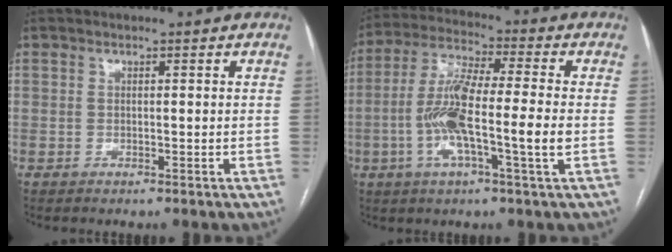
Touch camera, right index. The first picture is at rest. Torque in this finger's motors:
{"motor_torque": [1.75, -0.07, 1.05, 0.21]}